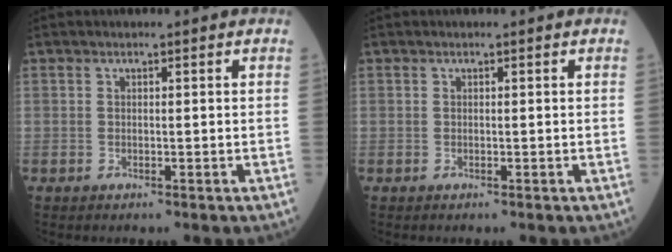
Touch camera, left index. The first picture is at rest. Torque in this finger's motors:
{"motor_torque": [0.00, 0.00, 0.00, 0.00]}